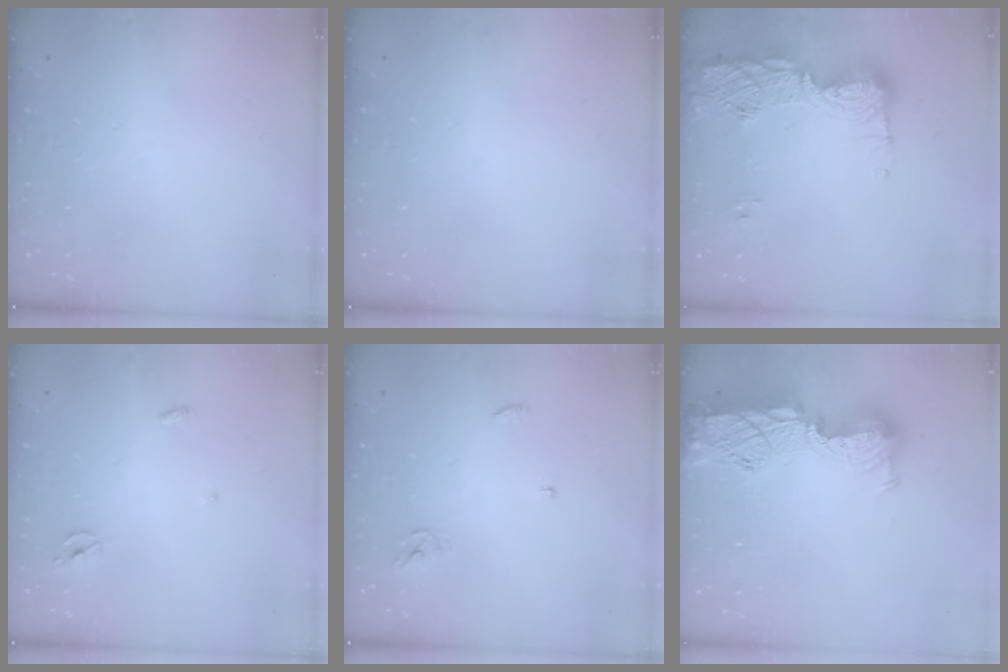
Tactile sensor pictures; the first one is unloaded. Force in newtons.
{"total": 0.0}
{"total": 14.7, "press": 14.7, "slide": 1.4}
{"total": 2.3, "press": 2.3, "slide": 0.1}
{"total": 3.9, "press": 3.9, "slide": 0.4}
{"total": 19.3, "press": 19.2, "slide": 1.1}